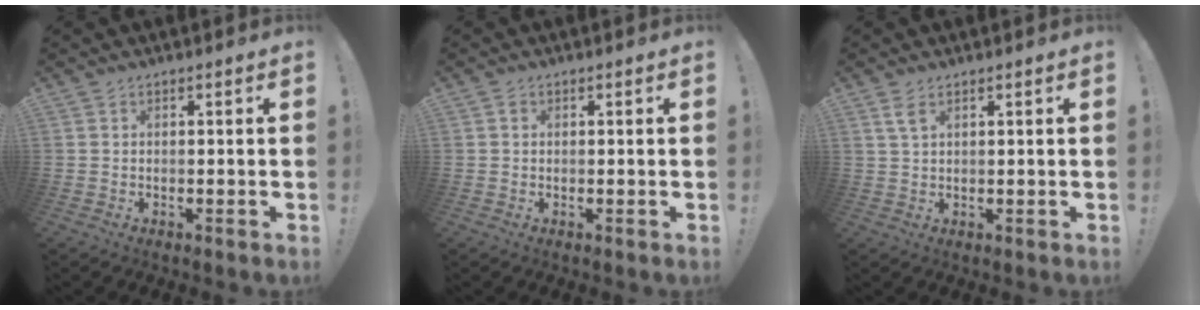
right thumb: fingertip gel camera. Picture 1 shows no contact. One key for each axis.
{"total": 0.7, "fx": 0.0, "fy": 0.7, "fz": 0.2, "tx": 0.003, "ty": 0.001, "tz": -0.002}
{"total": 3.2, "fx": 1.7, "fy": 1.3, "fz": 2.4, "tx": -0.044, "ty": -0.004, "tz": 0.031}